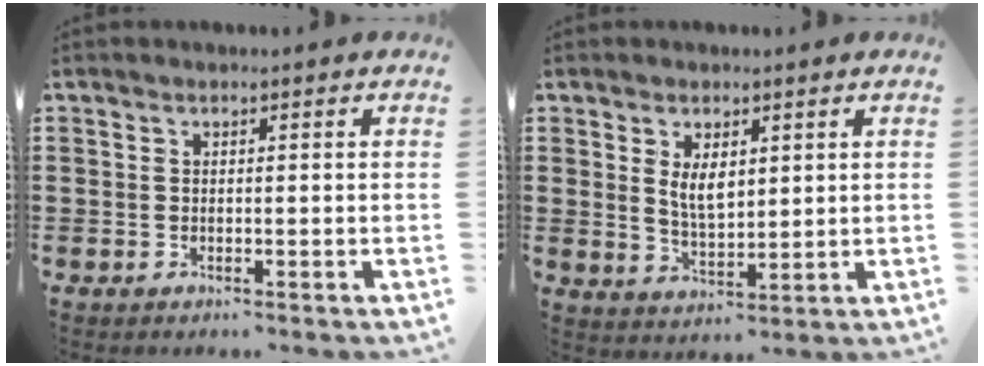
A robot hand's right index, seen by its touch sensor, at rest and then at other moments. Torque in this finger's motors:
{"motor_torque": [0.29, -0.24, 0.16, 0.10]}